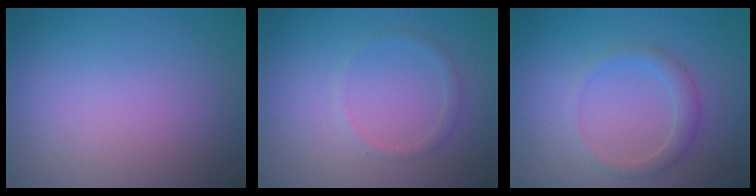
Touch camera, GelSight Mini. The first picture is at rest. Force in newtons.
{"total": 1.0, "press": 1.0, "slide": 0.1}
{"total": 2.0, "press": 2.0, "slide": 0.1}